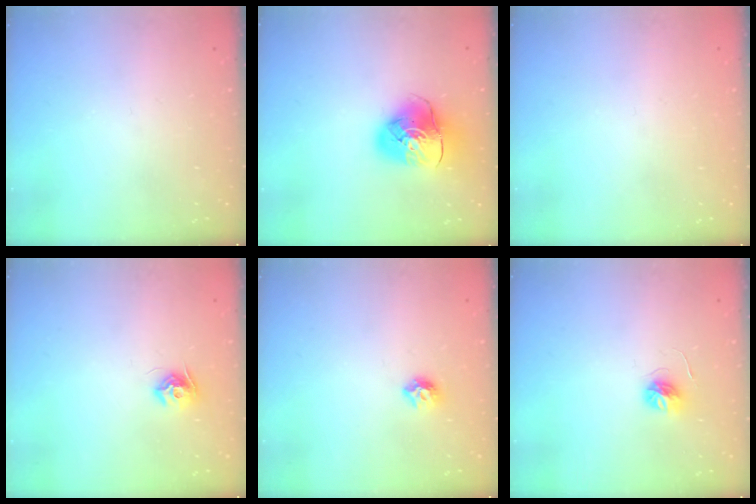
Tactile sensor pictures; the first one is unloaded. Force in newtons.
{"total": 10.6, "press": 10.5, "slide": 1.2}
{"total": 0.7, "press": 0.7, "slide": 0.1}
{"total": 8.2, "press": 8.2, "slide": 0.1}
{"total": 6.1, "press": 6.0, "slide": 0.9}
{"total": 5.2, "press": 5.2, "slide": 0.6}